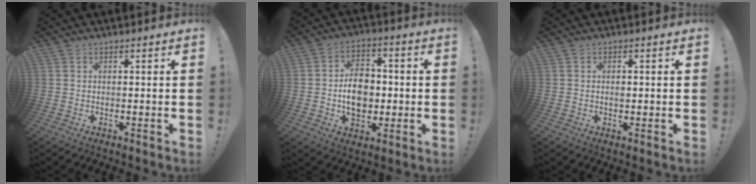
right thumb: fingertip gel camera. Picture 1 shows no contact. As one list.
[{"total": 12.2, "force": [-1.2, 9.0, 8.2], "torque": [-0.140, 0.012, -0.018]}, {"total": 1.2, "force": [-0.2, 0.7, 0.9], "torque": [-0.003, -0.003, -0.008]}]